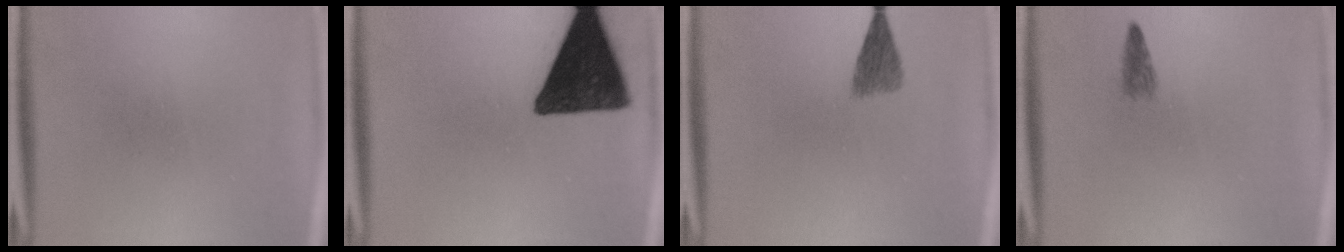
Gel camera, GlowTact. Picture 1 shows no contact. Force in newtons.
{"total": 16.7}
{"total": 2.9}
{"total": 1.4}